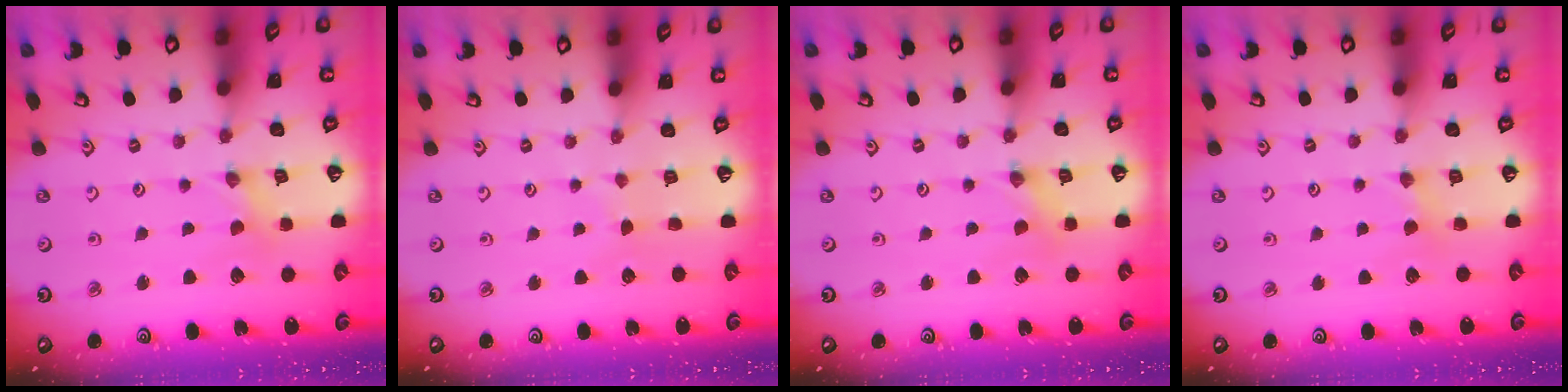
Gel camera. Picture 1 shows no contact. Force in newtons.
{"total": 1.6, "press": 1.6, "slide": 0.2}
{"total": 0.5, "press": 0.5, "slide": 0.1}
{"total": 2.6, "press": 2.6, "slide": 0.4}